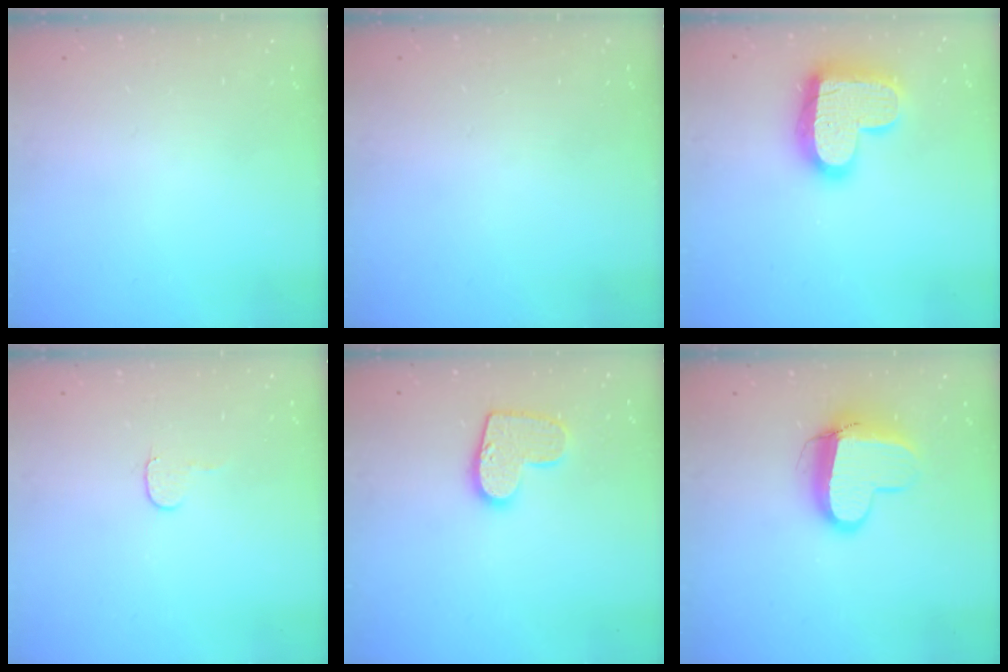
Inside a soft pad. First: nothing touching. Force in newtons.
{"total": 0.5, "press": 0.5, "slide": 0.1}
{"total": 17.9, "press": 17.9, "slide": 1.4}
{"total": 4.4, "press": 4.4, "slide": 0.3}
{"total": 12.0, "press": 11.9, "slide": 0.7}
{"total": 11.2, "press": 11.2, "slide": 0.9}